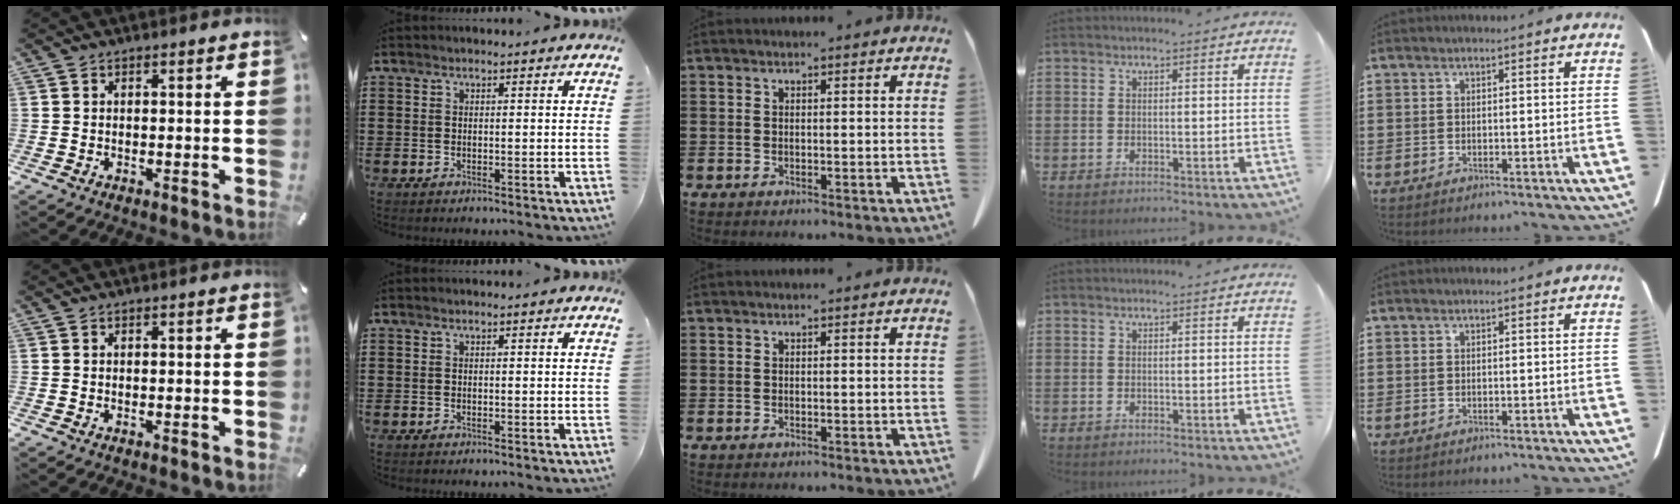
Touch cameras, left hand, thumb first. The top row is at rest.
{}